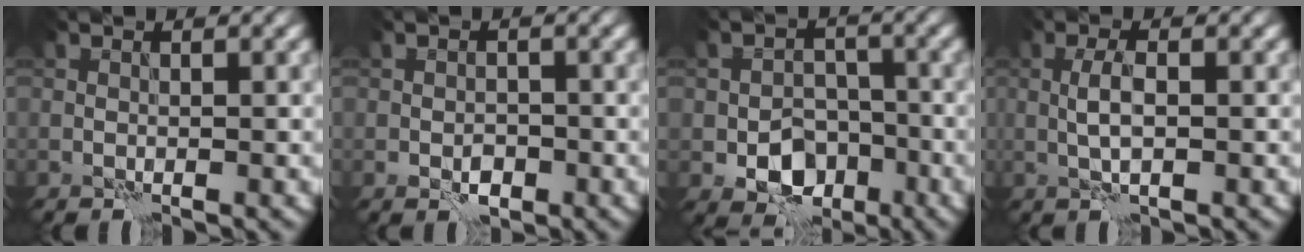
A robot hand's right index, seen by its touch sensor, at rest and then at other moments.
{"total": 1.9, "force": [-0.9, 1.4, 1.1], "torque": [-0.018, -0.002, -0.015]}
{"total": 5.8, "force": [-2.4, 4.1, 3.2], "torque": [-0.047, -0.007, -0.040]}
{"total": 2.3, "force": [-0.2, 0.7, 2.2], "torque": [-0.048, 0.005, -0.005]}